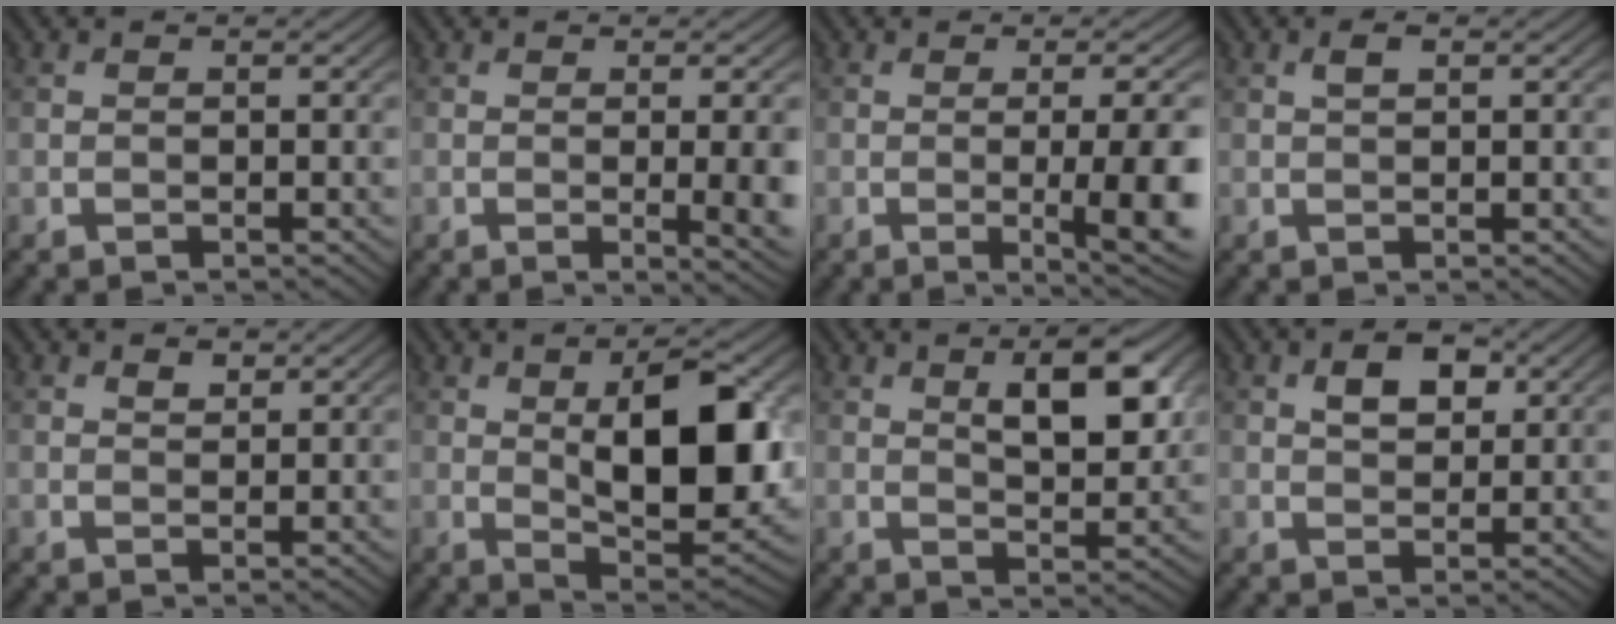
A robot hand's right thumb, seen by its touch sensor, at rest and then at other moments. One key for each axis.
{"total": 5.6, "fx": -0.5, "fy": 1.3, "fz": 5.4, "tx": -0.074, "ty": -0.004, "tz": -0.002}
{"total": 9.5, "fx": -1.5, "fy": 2.0, "fz": 9.1, "tx": -0.119, "ty": -0.002, "tz": -0.017}
{"total": 1.4, "fx": 0.5, "fy": 0.5, "fz": 1.2, "tx": -0.025, "ty": 0.001, "tz": 0.009}
{"total": 1.3, "fx": 0.9, "fy": 0.6, "fz": 0.6, "tx": -0.011, "ty": -0.003, "tz": 0.018}
{"total": 13.2, "fx": 1.9, "fy": 5.5, "fz": 11.9, "tx": -0.175, "ty": -0.003, "tz": 0.033}
{"total": 8.0, "fx": 2.8, "fy": 3.2, "fz": 6.8, "tx": -0.102, "ty": 0.003, "tz": 0.045}
{"total": 4.3, "fx": 1.6, "fy": 2.5, "fz": 3.1, "tx": -0.053, "ty": 0.003, "tz": 0.026}